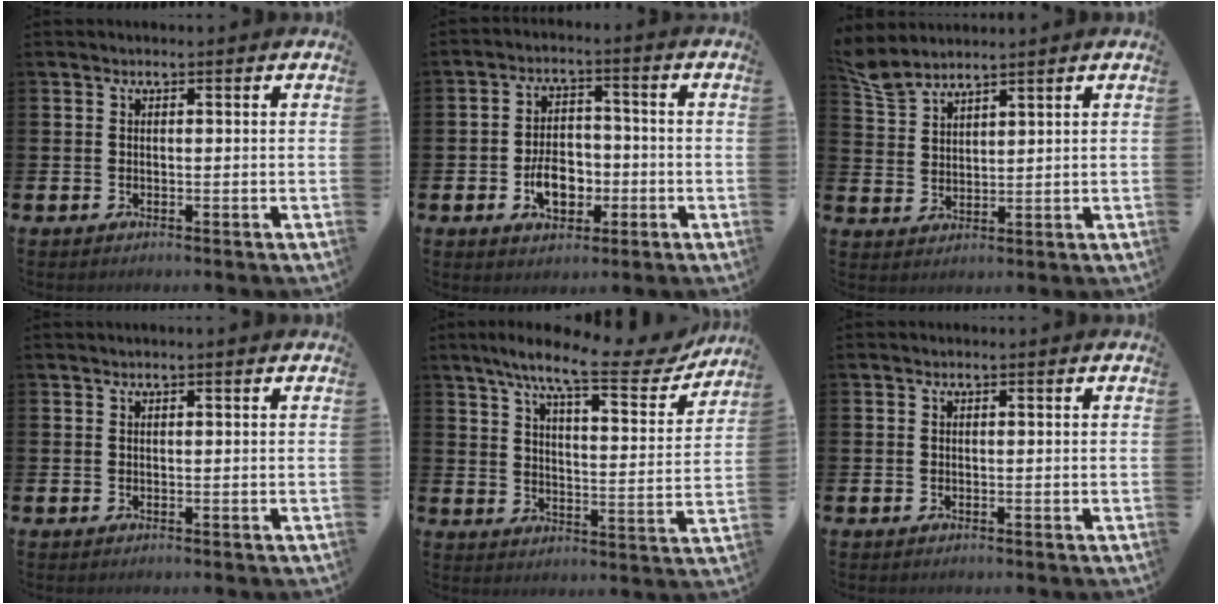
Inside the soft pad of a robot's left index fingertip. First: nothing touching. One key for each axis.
{"total": 5.8, "fx": -1.8, "fy": 3.9, "fz": 4.0, "tx": -0.054, "ty": 0.005, "tz": -0.035}
{"total": 4.5, "fx": 4.3, "fy": 1.0, "fz": 0.7, "tx": -0.027, "ty": -0.019, "tz": 0.081}
{"total": 0.0}
{"total": 10.6, "fx": 8.7, "fy": 1.7, "fz": 5.9, "tx": -0.125, "ty": -0.045, "tz": 0.141}
{"total": 0.0}